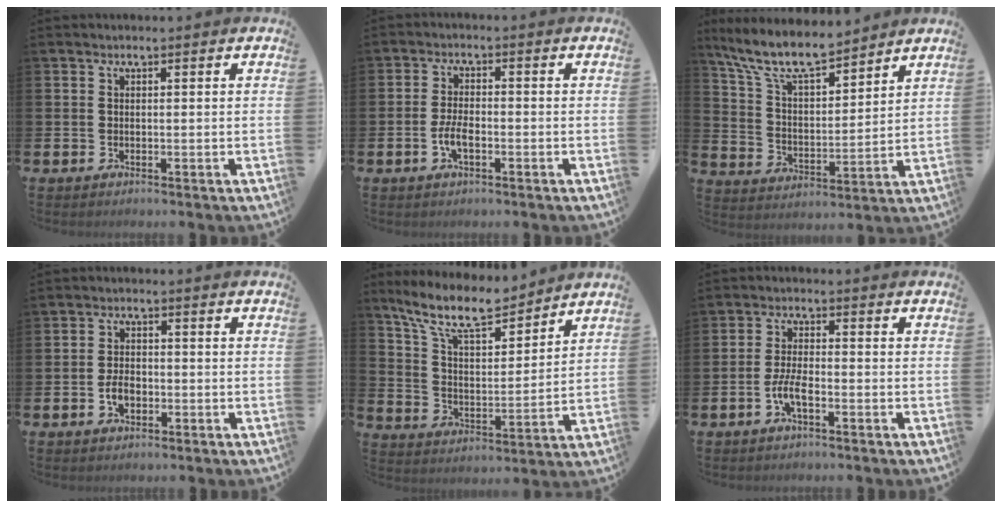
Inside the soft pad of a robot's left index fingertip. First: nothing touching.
{"total": 3.5, "force": [-1.1, 1.5, 3.0], "torque": [-0.058, 0.002, -0.022]}
{"total": 9.9, "force": [8.7, 2.2, 4.2], "torque": [-0.117, -0.045, 0.155]}
{"total": 2.8, "force": [-0.9, 1.8, 1.9], "torque": [-0.027, 0.000, -0.021]}
{"total": 10.7, "force": [9.3, 2.6, 4.5], "torque": [-0.115, -0.046, 0.167]}
{"total": 3.7, "force": [-1.6, 1.1, 3.2], "torque": [-0.072, 0.003, -0.032]}